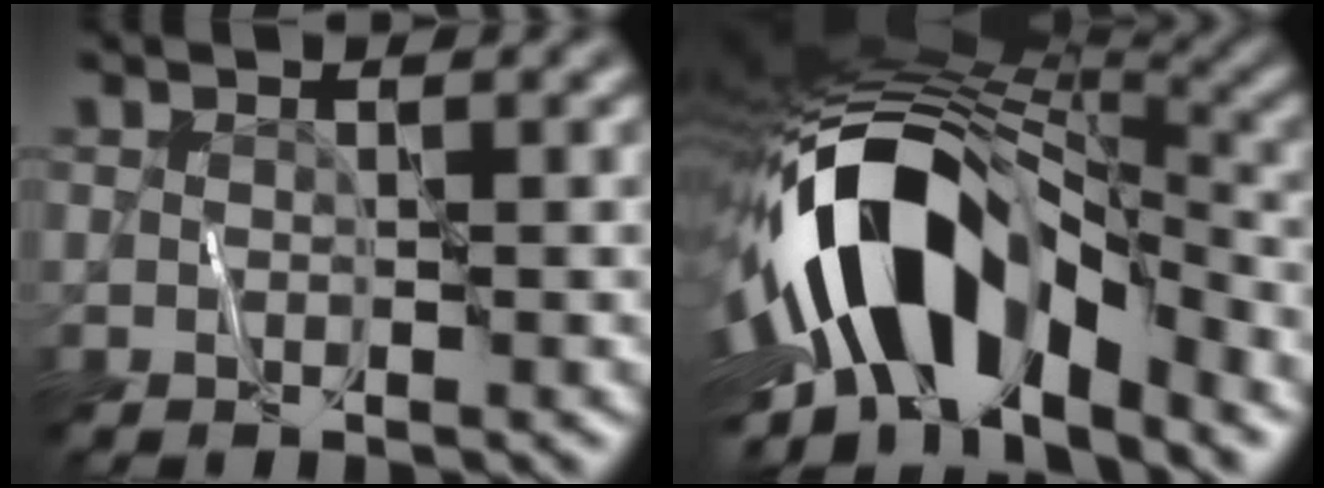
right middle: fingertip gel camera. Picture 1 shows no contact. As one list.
[{"total": 15.3, "force": [-3.8, 8.2, 12.3], "torque": [-0.203, 0.014, -0.074]}]